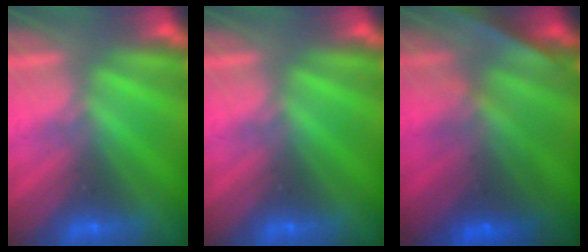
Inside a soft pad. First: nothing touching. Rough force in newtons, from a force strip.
{"total": 0.0}
{"total": 6.9}